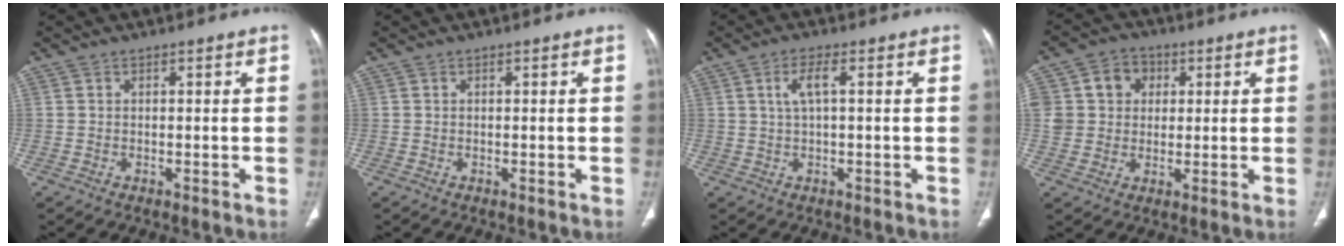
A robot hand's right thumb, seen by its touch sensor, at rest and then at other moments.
{"total": 0.0}
{"total": 3.5, "force": [0.8, 0.8, 3.3], "torque": [-0.077, 0.009, 0.016]}
{"total": 10.6, "force": [2.7, 9.2, 4.5], "torque": [-0.058, 0.012, 0.045]}